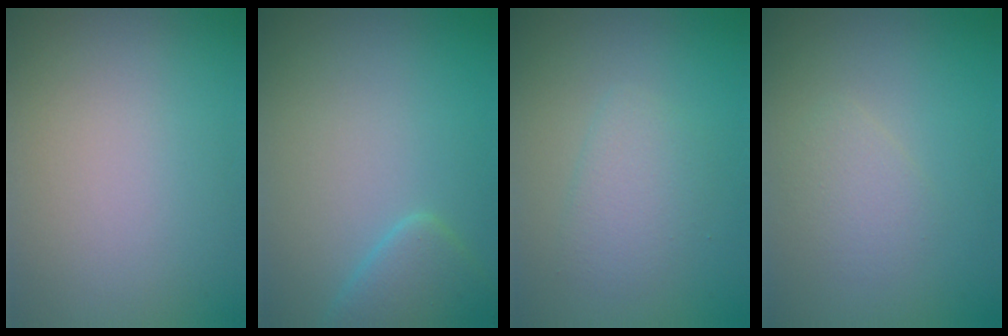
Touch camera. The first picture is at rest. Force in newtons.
{"total": 2.7, "press": 2.7, "slide": 0.2}
{"total": 2.3, "press": 2.3, "slide": 0.0}
{"total": 1.8, "press": 1.8, "slide": 0.1}